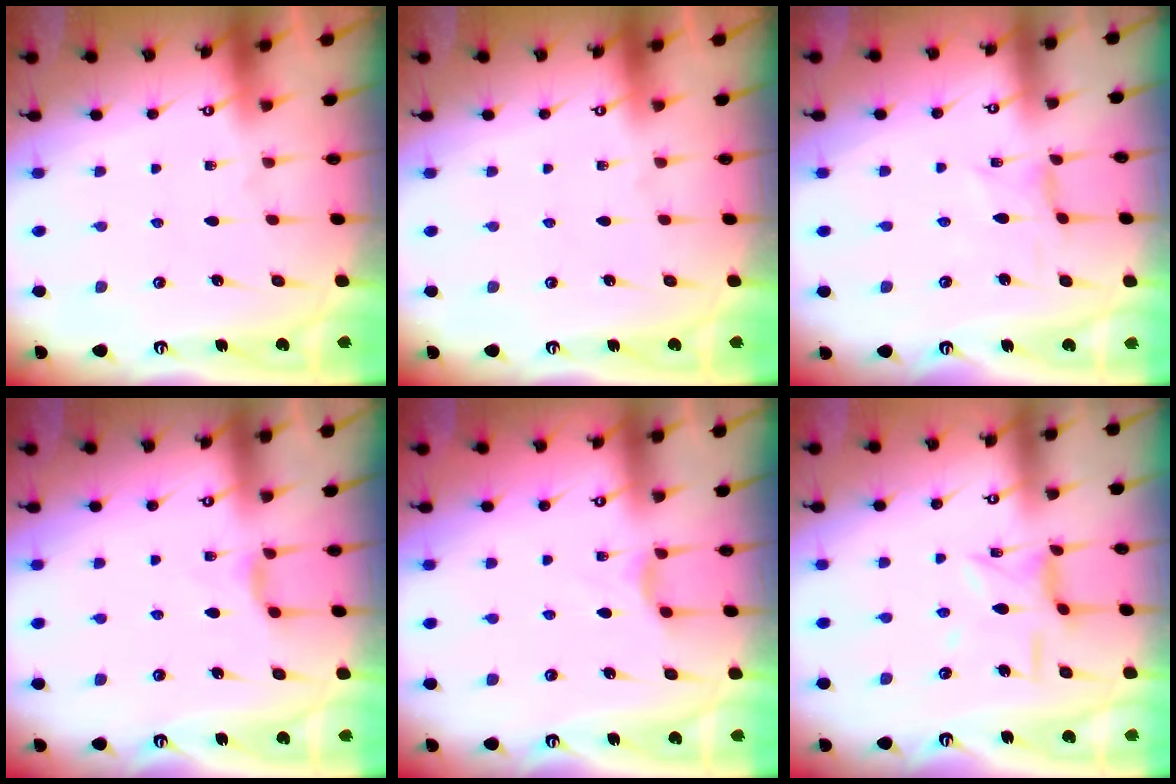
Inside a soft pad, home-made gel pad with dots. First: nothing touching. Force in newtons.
{"total": 0.0}
{"total": 0.0}
{"total": 4.7, "press": 4.7, "slide": 0.6}
{"total": 2.9, "press": 2.9, "slide": 0.5}
{"total": 6.8, "press": 6.8, "slide": 0.5}